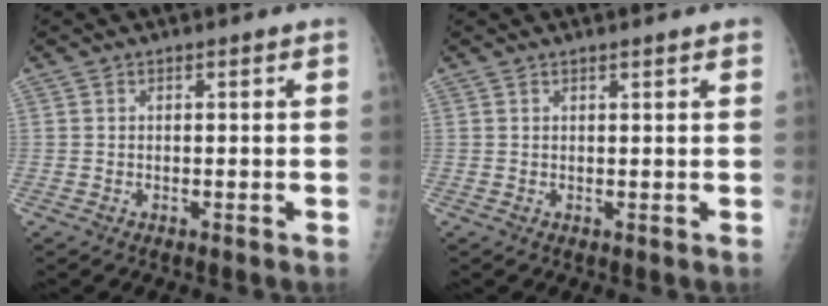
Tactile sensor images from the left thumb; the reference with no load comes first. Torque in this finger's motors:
{"motor_torque": [-0.22, 0.10, -0.27, -0.16, 0.04]}